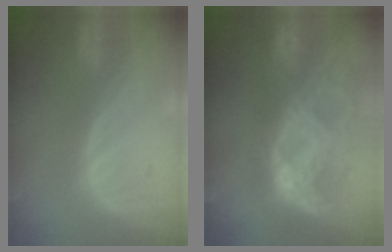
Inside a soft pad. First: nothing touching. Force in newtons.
{"total": 10.5, "press": 9.2, "slide": 5.0}